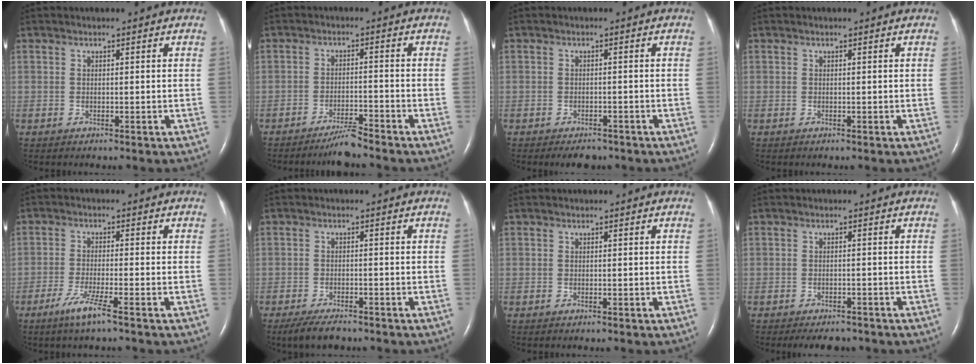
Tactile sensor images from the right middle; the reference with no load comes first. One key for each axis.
{"total": 3.5, "fx": -3.3, "fy": -0.4, "fz": 1.2, "tx": -0.024, "ty": -0.013, "tz": -0.061}
{"total": 2.9, "fx": -2.4, "fy": 1.3, "fz": 1.1, "tx": -0.017, "ty": -0.001, "tz": -0.029}
{"total": 0.0}
{"total": 4.8, "fx": -3.0, "fy": -0.4, "fz": 3.7, "tx": -0.081, "ty": -0.013, "tz": -0.061}
{"total": 4.7, "fx": -3.8, "fy": 1.3, "fz": 2.5, "tx": -0.051, "ty": -0.008, "tz": -0.062}
{"total": 0.0}
{"total": 4.4, "fx": -3.7, "fy": 1.7, "fz": 1.6, "tx": -0.018, "ty": -0.003, "tz": -0.049}